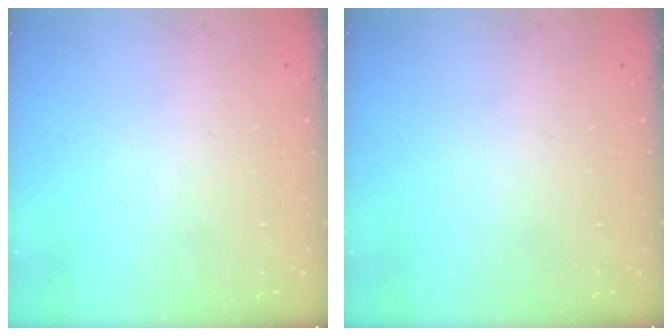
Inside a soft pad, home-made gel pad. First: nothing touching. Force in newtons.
{"total": 0.0}